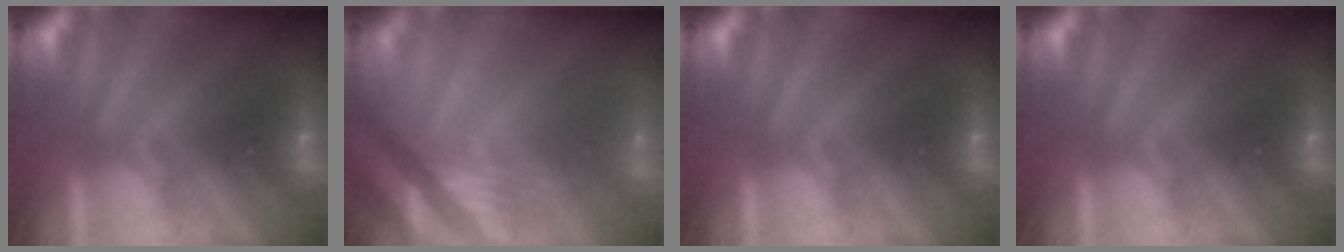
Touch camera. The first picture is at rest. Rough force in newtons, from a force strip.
{"total": 2.4}
{"total": 0.0}
{"total": 0.0}